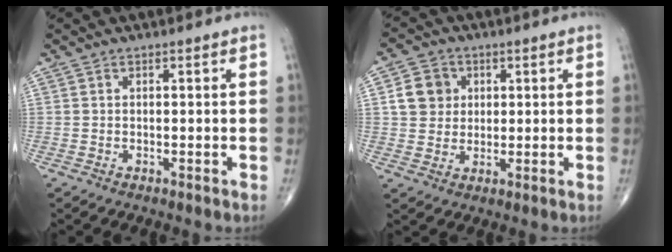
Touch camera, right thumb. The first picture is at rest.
{"total": 6.7, "force": [1.6, 6.0, 2.6], "torque": [-0.020, -0.001, 0.025]}